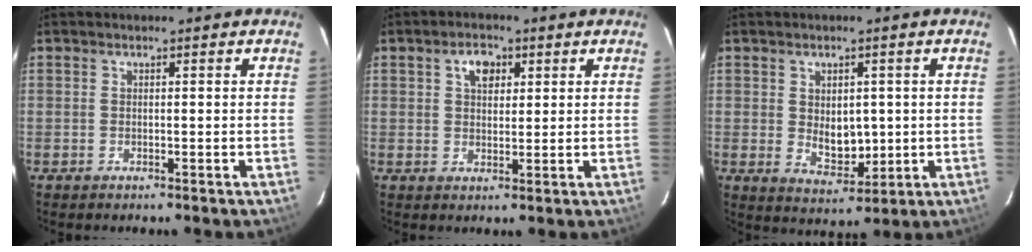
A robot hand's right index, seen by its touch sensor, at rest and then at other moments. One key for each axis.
{"total": 4.2, "fx": 1.7, "fy": 2.7, "fz": 2.7, "tx": -0.042, "ty": 0.013, "tz": 0.031}
{"total": 6.3, "fx": 0.4, "fy": 4.4, "fz": 4.6, "tx": -0.075, "ty": -0.007, "tz": 0.020}